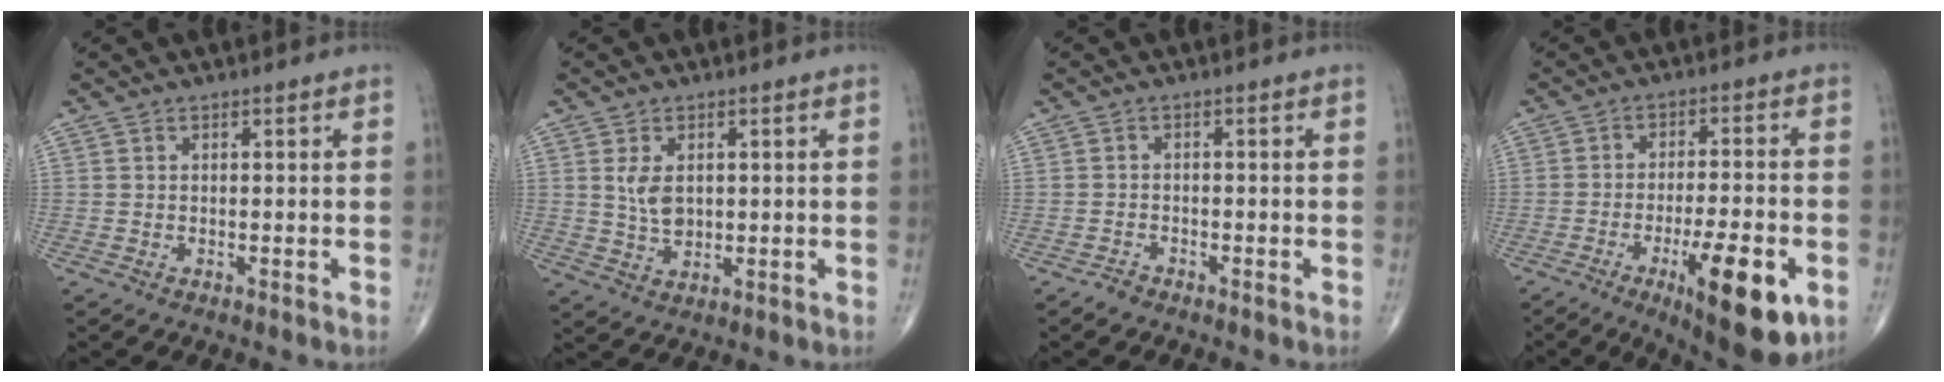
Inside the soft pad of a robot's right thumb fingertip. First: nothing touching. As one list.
[{"total": 4.9, "force": [1.0, 3.0, 3.7], "torque": [-0.062, -0.010, 0.025]}, {"total": 1.4, "force": [-1.3, 0.6, 0.3], "torque": [-0.010, 0.003, -0.024]}, {"total": 16.1, "force": [-6.3, 4.6, 14.0], "torque": [-0.193, 0.008, -0.085]}]